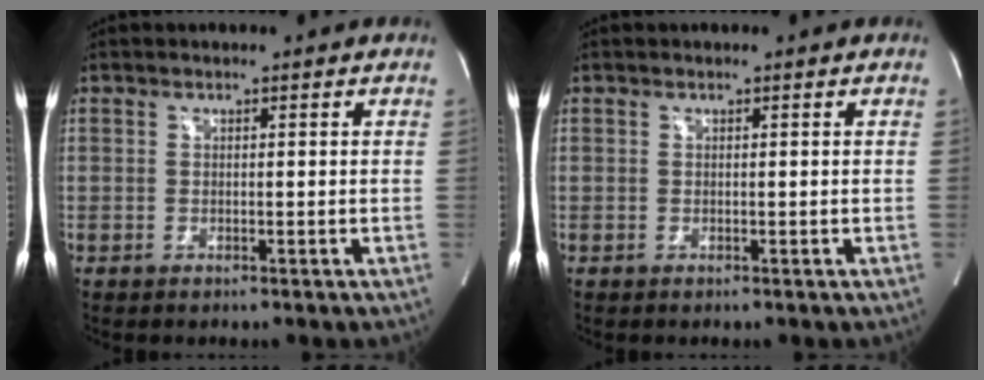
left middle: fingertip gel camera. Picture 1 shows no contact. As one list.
[{"total": 0.0}]